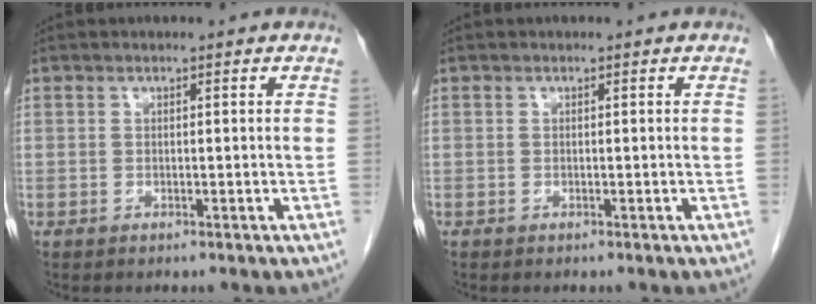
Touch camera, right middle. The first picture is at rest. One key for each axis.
{"total": 0.0}